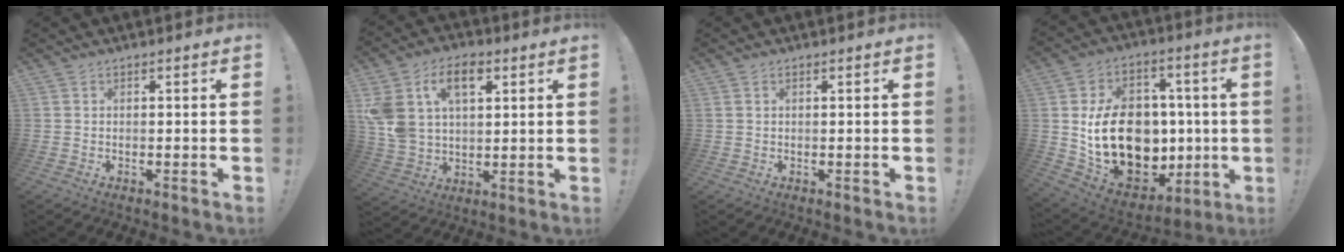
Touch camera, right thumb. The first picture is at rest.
{"total": 15.6, "force": [6.5, 10.1, 9.9], "torque": [-0.189, -0.019, 0.116]}
{"total": 0.7, "force": [0.4, 0.3, 0.4], "torque": [-0.015, 0.003, 0.010]}
{"total": 22.1, "force": [-0.1, 16.8, 14.3], "torque": [-0.250, 0.002, 0.035]}